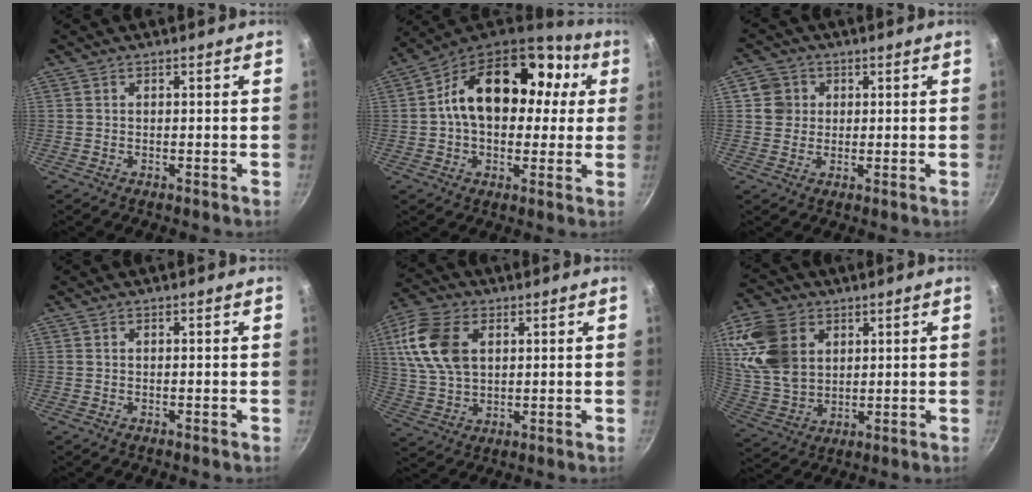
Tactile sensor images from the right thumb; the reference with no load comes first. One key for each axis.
{"total": 22.3, "fx": 4.0, "fy": 15.3, "fz": 15.7, "tx": -0.229, "ty": 0.039, "tz": 0.050}
{"total": 4.6, "fx": 1.1, "fy": 4.4, "fz": 1.0, "tx": 0.013, "ty": 0.006, "tz": 0.015}
{"total": 0.0}
{"total": 13.3, "fx": 3.8, "fy": 8.5, "fz": 9.5, "tx": -0.176, "ty": -0.003, "tz": 0.074}
{"total": 15.1, "fx": 5.3, "fy": 10.7, "fz": 9.3, "tx": -0.168, "ty": -0.012, "tz": 0.115}